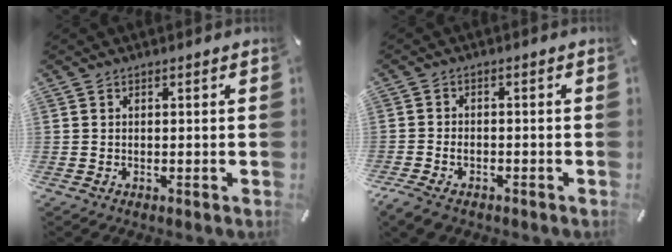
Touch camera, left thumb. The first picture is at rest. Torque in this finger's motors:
{"motor_torque": [0.14, 1.22, 0.48, 0.37, 0.10]}